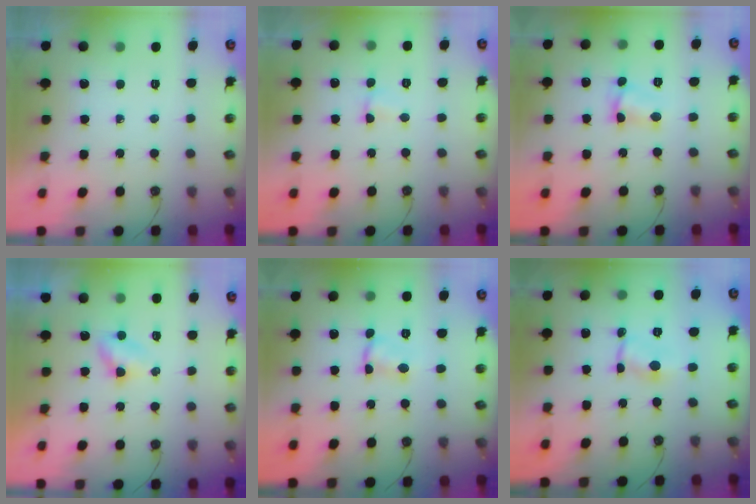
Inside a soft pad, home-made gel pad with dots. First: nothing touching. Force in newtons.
{"total": 1.1, "press": 1.0, "slide": 0.3}
{"total": 3.2, "press": 3.2, "slide": 0.4}
{"total": 3.3, "press": 3.3, "slide": 0.4}
{"total": 1.8, "press": 1.8, "slide": 0.1}
{"total": 1.1, "press": 1.0, "slide": 0.2}